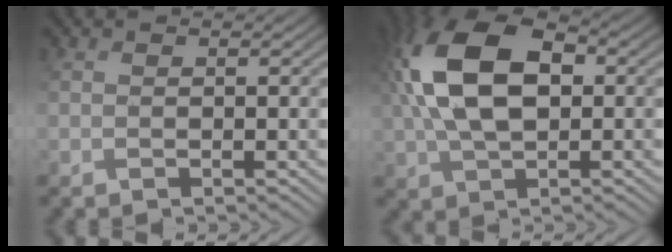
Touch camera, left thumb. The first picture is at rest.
{"total": 13.9, "force": [2.1, 8.0, 11.2], "torque": [-0.251, 0.012, 0.036]}